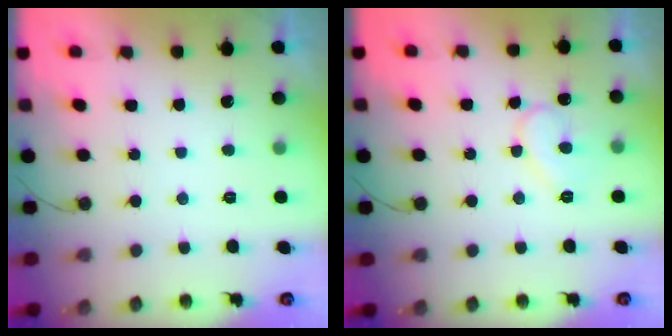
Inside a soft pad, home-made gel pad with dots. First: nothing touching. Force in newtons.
{"total": 8.7, "press": 8.6, "slide": 0.6}